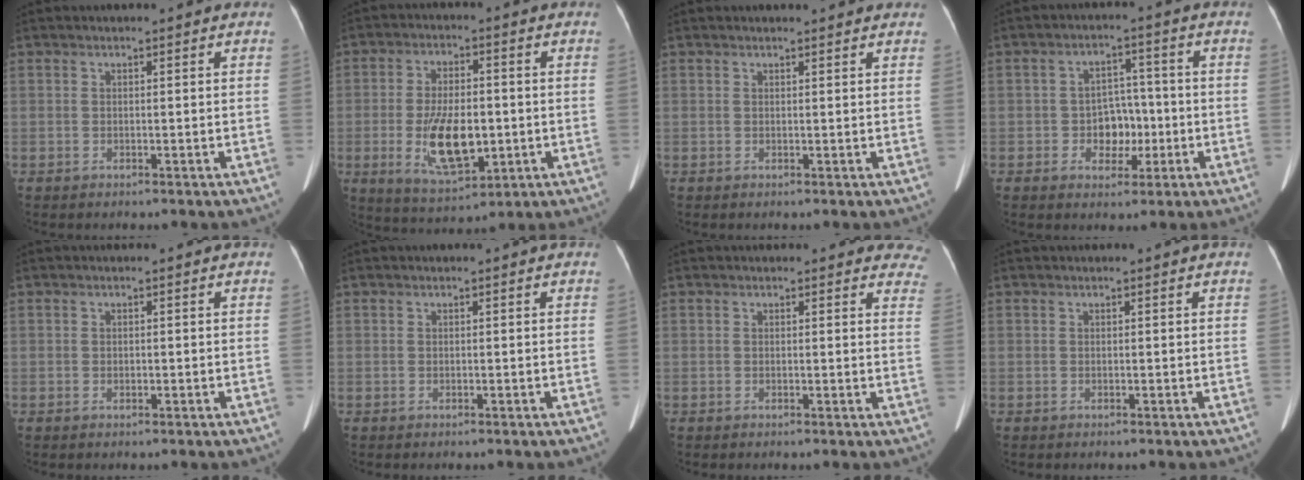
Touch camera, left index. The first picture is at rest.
{"total": 10.8, "force": [-1.9, 4.6, 9.6], "torque": [-0.183, -0.010, -0.025]}
{"total": 3.0, "force": [2.9, 0.5, 0.8], "torque": [-0.011, 0.010, 0.028]}
{"total": 5.5, "force": [-1.4, 4.1, 3.4], "torque": [-0.053, 0.014, -0.021]}
{"total": 0.5, "force": [-0.2, 0.4, 0.2], "torque": [-0.003, -0.001, -0.005]}
{"total": 0.0}
{"total": 6.1, "force": [5.6, 2.1, 1.0], "torque": [0.027, -0.014, 0.023]}
{"total": 0.0}